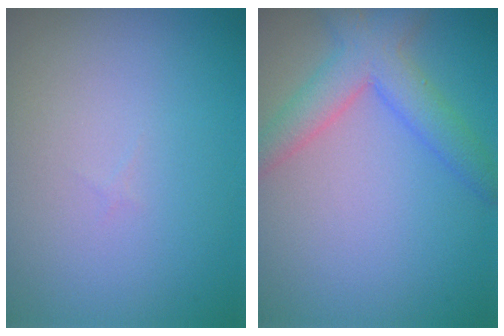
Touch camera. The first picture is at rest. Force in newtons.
{"total": 4.6, "press": 4.6, "slide": 0.3}